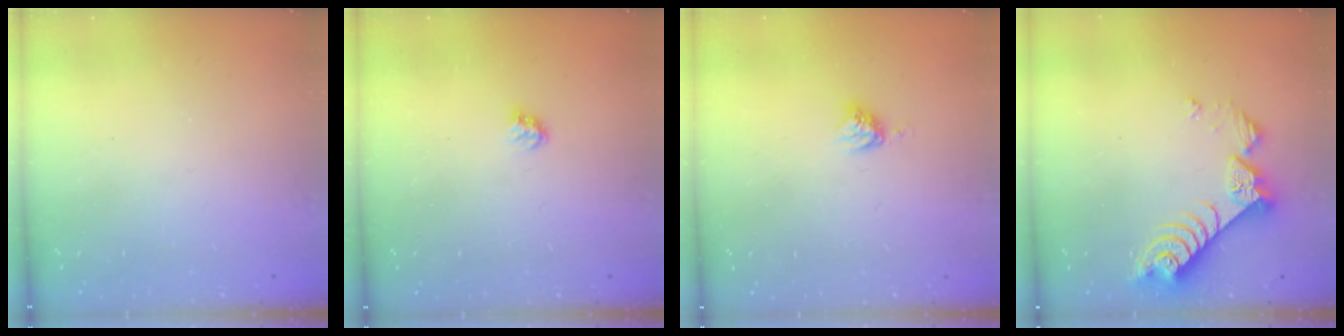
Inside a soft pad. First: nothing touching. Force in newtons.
{"total": 2.8, "press": 2.8, "slide": 0.5}
{"total": 4.9, "press": 4.8, "slide": 0.4}
{"total": 8.1, "press": 8.0, "slide": 0.6}